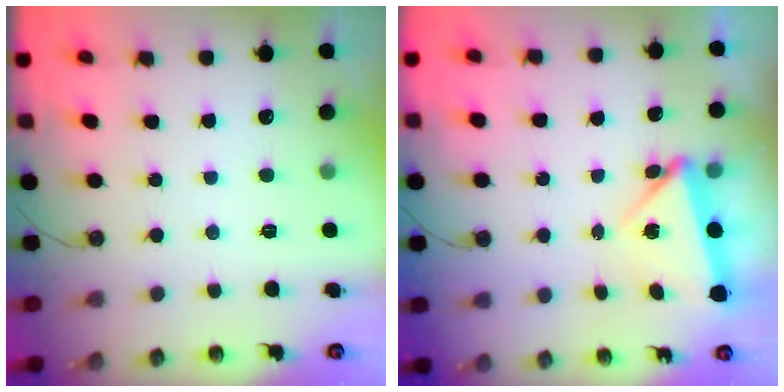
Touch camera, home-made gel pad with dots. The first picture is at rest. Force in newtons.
{"total": 10.9, "press": 5.3, "slide": 9.5}